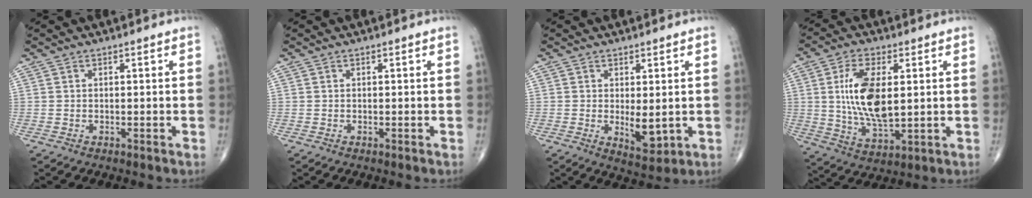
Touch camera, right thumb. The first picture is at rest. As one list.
[{"total": 0.0}, {"total": 5.0, "force": [-0.1, 2.3, 4.4], "torque": [-0.058, -0.015, 0.008]}, {"total": 13.7, "force": [1.9, 6.4, 12.0], "torque": [-0.227, -0.017, 0.041]}]